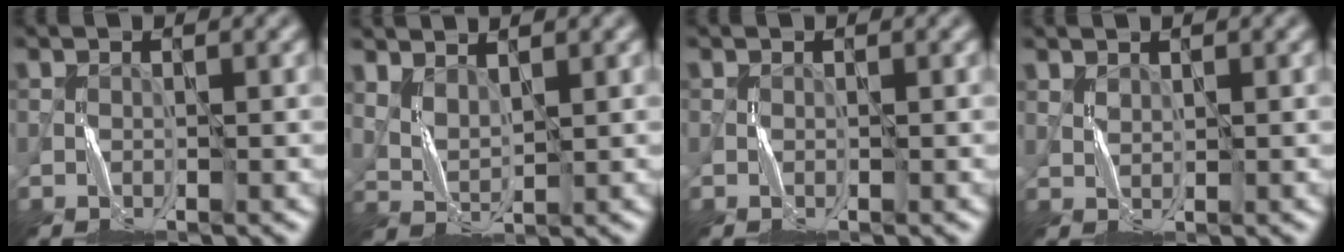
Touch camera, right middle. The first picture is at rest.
{"total": 2.3, "force": [1.7, 0.9, 1.3], "torque": [-0.038, -0.004, 0.042]}
{"total": 0.0}
{"total": 1.0, "force": [0.9, 0.4, 0.3], "torque": [-0.012, -0.002, 0.022]}